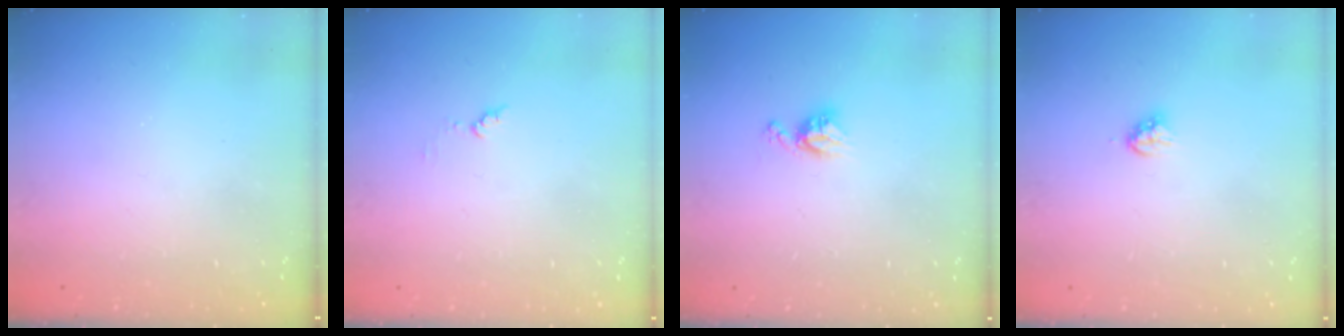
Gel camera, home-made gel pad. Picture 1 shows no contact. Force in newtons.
{"total": 5.2, "press": 5.2, "slide": 0.5}
{"total": 5.2, "press": 5.2, "slide": 0.6}
{"total": 3.6, "press": 3.6, "slide": 0.6}